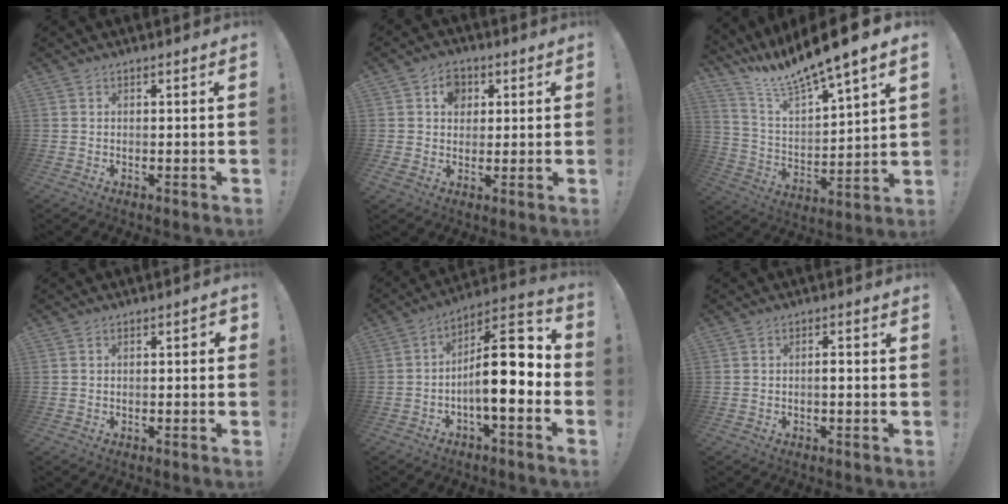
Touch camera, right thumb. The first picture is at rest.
{"total": 7.6, "force": [2.5, 6.4, 3.4], "torque": [-0.041, -0.004, 0.047]}
{"total": 12.3, "force": [10.8, 0.6, 5.7], "torque": [-0.114, -0.098, 0.182]}
{"total": 1.6, "force": [-1.1, 0.6, 0.9], "torque": [-0.016, 0.007, -0.020]}
{"total": 16.7, "force": [-1.7, 5.6, 15.7], "torque": [-0.238, 0.013, -0.027]}
{"total": 2.0, "force": [-0.9, 0.3, 1.8], "torque": [-0.034, 0.005, -0.016]}